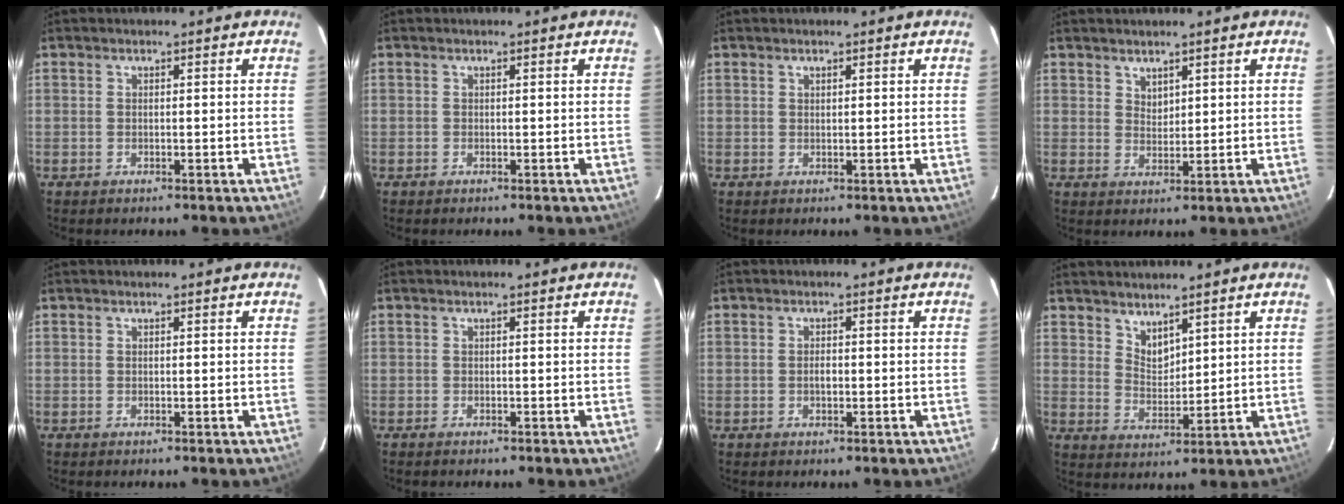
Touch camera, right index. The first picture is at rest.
{"total": 0.0}
{"total": 0.5, "force": [0.4, 0.2, 0.2], "torque": [-0.004, 0.002, 0.009]}
{"total": 2.2, "force": [1.8, 1.1, 0.6], "torque": [-0.006, 0.001, 0.035]}
{"total": 0.0}
{"total": 0.7, "force": [-0.7, 0.3, 0.2], "torque": [-0.007, -0.002, -0.013]}
{"total": 1.5, "force": [-0.3, 0.8, 1.3], "torque": [-0.023, 0.003, -0.006]}
{"total": 4.4, "force": [3.7, 1.8, 1.6], "torque": [-0.022, -0.006, 0.071]}